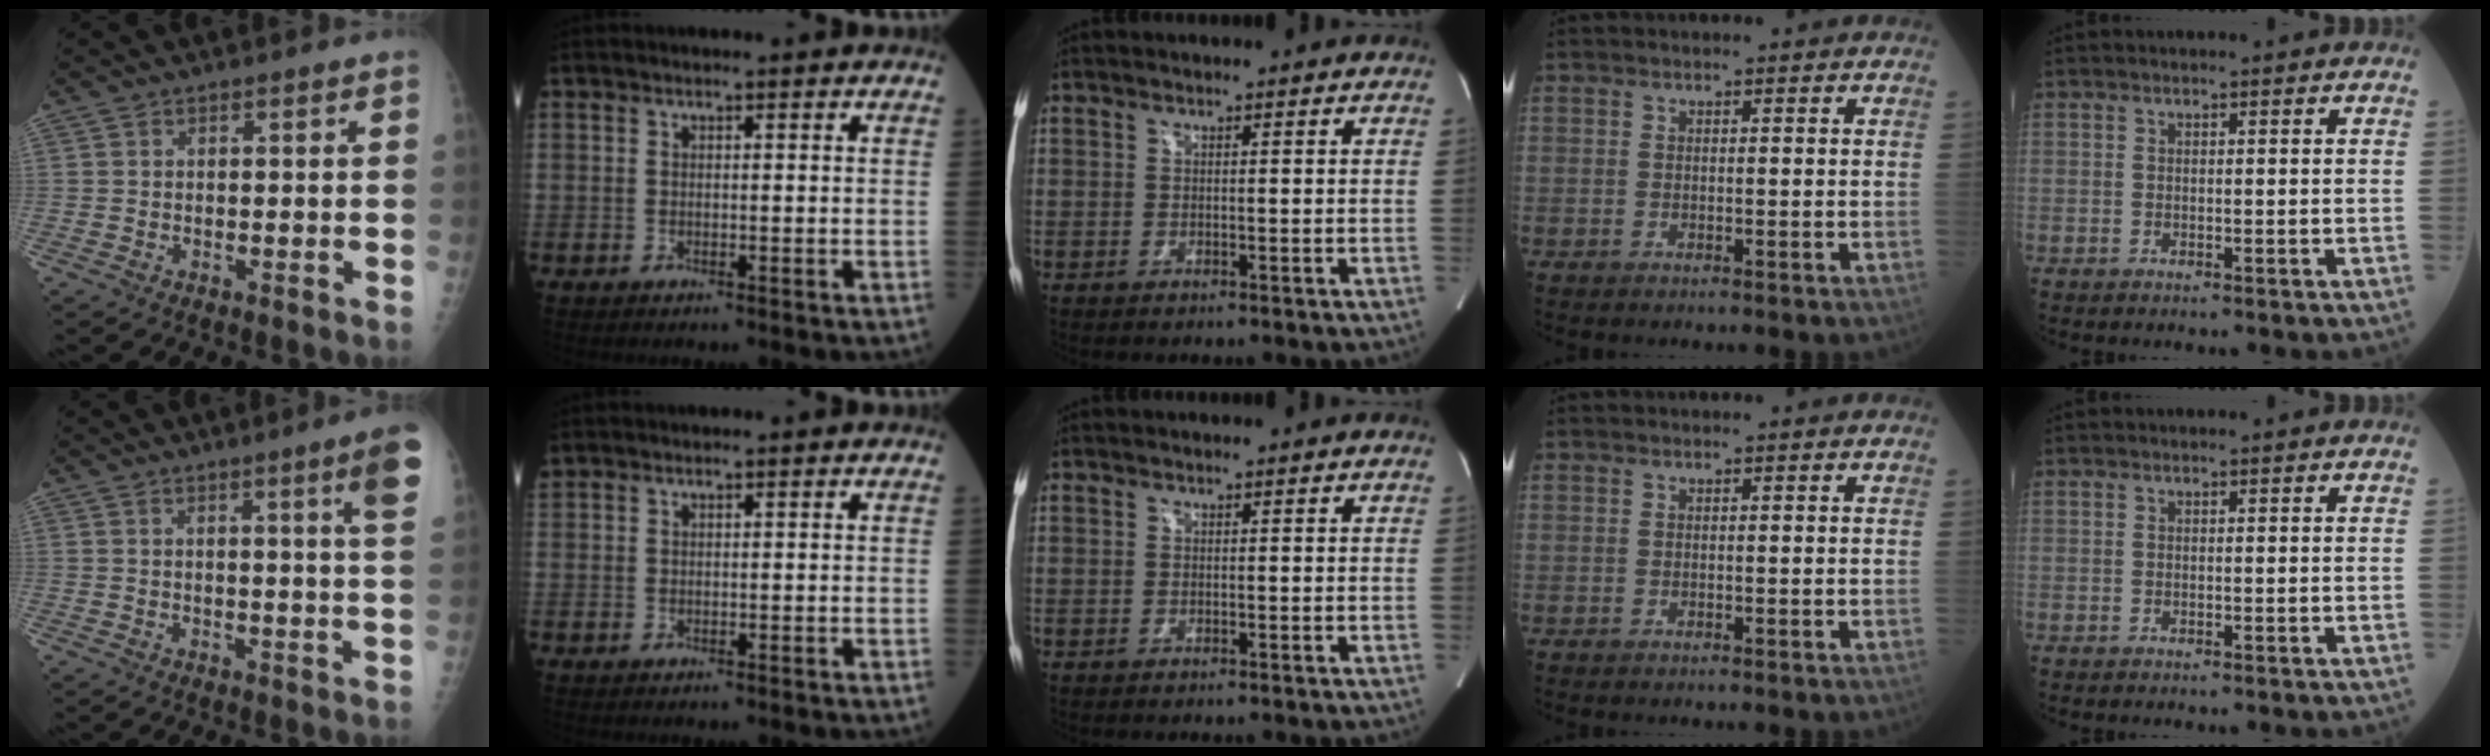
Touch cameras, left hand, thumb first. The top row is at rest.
{"thumb": {"total": 7.0, "force": [3.4, -0.5, 6.1], "torque": [-0.079, -0.021, 0.041]}, "index": {"total": 0.7, "force": [0.6, 0.3, 0.0], "torque": [-0.009, 0.010, 0.017]}}